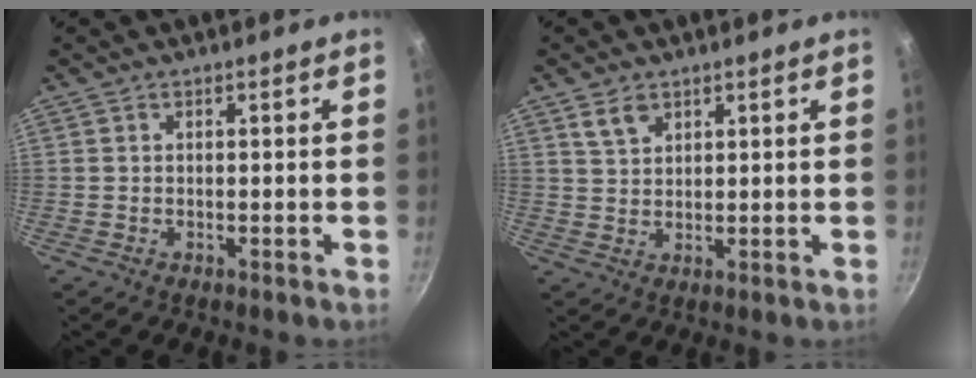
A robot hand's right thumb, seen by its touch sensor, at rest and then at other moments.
{"total": 3.9, "force": [2.4, 2.4, 2.0], "torque": [-0.029, -0.005, 0.049]}